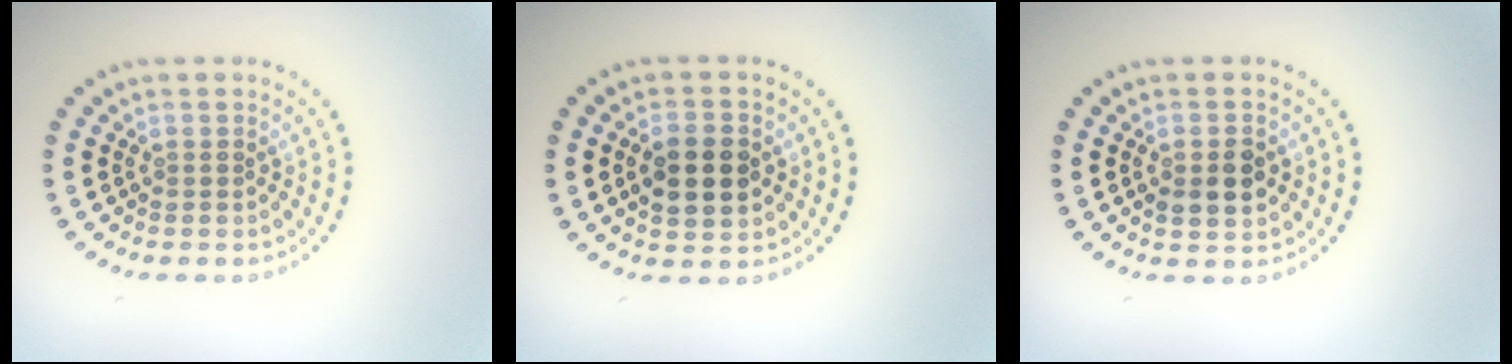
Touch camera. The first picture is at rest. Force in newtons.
{"total": 4.7, "press": 4.7, "slide": 0.2}
{"total": 2.5, "press": 2.5, "slide": 0.2}